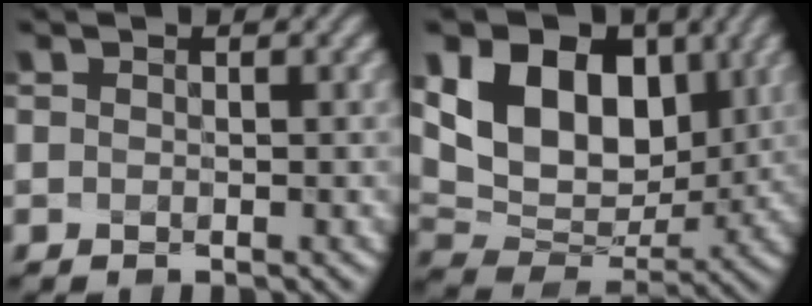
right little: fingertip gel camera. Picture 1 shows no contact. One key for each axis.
{"total": 10.4, "fx": 3.1, "fy": 7.1, "fz": 7.0, "tx": -0.129, "ty": 0.004, "tz": 0.052}